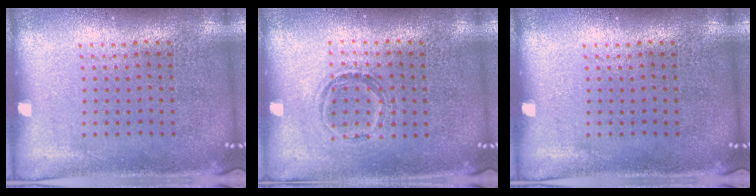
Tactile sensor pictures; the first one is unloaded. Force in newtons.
{"total": 1.1, "press": 0.9, "slide": 0.6}
{"total": 0.0}